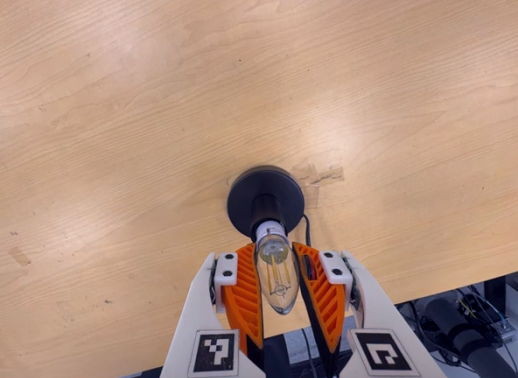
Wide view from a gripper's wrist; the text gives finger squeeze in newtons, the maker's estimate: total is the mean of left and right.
{"total": 12.4, "left": 12.0, "right": 12.7}